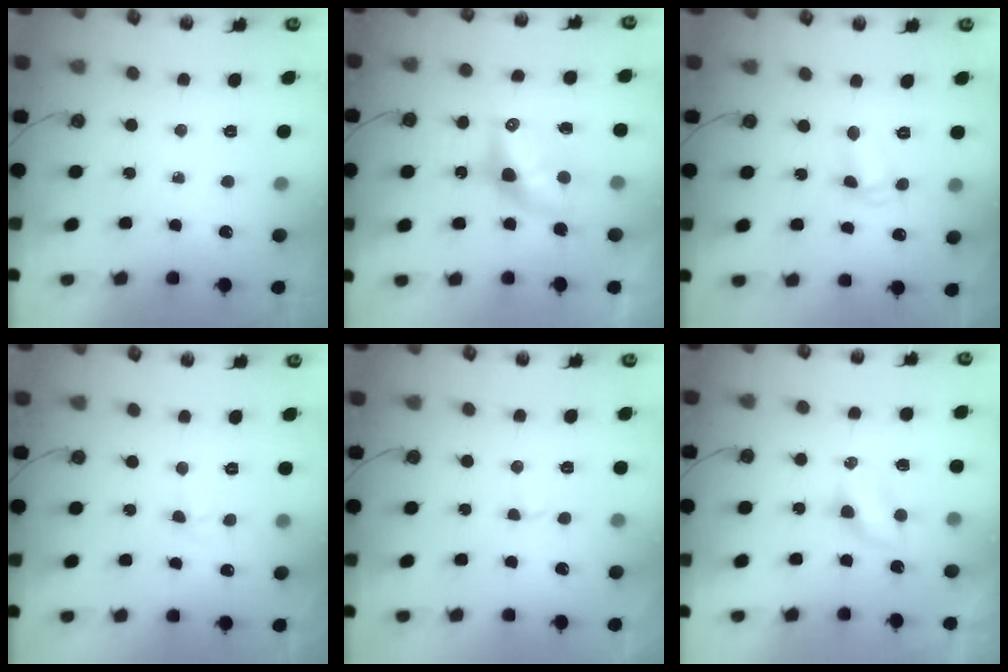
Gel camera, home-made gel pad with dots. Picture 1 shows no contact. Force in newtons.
{"total": 8.2, "press": 8.2, "slide": 0.7}
{"total": 5.0, "press": 5.0, "slide": 0.5}
{"total": 3.0, "press": 2.8, "slide": 1.1}
{"total": 2.5, "press": 2.5, "slide": 0.7}
{"total": 4.3, "press": 4.3, "slide": 0.5}